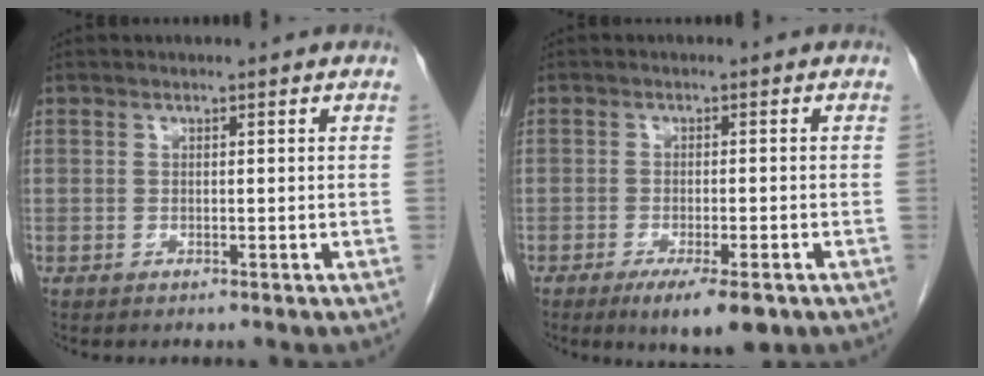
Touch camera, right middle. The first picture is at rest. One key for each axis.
{"total": 6.7, "fx": -4.1, "fy": 1.3, "fz": 5.1, "tx": -0.075, "ty": -0.014, "tz": -0.059}